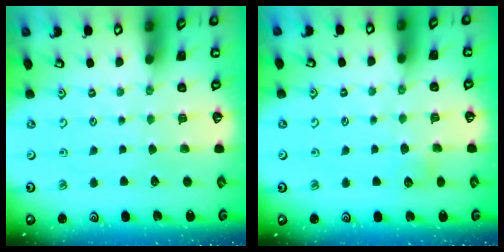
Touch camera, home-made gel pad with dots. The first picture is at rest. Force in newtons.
{"total": 4.5, "press": 4.4, "slide": 0.7}